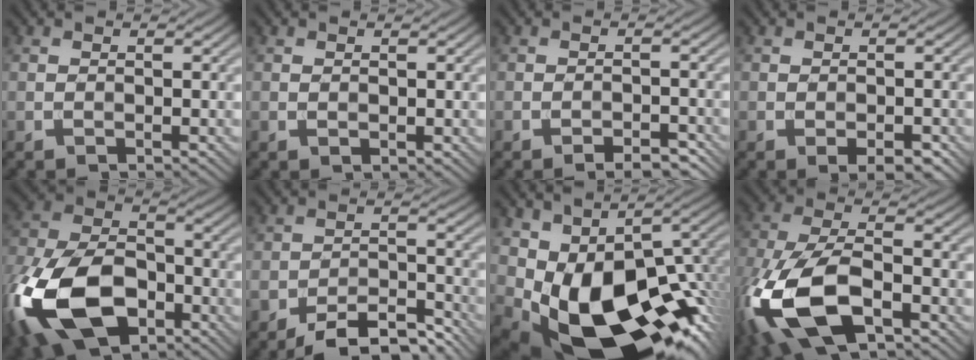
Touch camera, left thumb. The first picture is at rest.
{"total": 0.5, "force": [0.4, 0.3, 0.2], "torque": [-0.005, -0.003, 0.009]}
{"total": 2.9, "force": [-2.2, 0.8, 1.8], "torque": [-0.030, 0.007, -0.026]}
{"total": 2.0, "force": [-0.9, 0.7, 1.6], "torque": [-0.022, 0.001, -0.010]}
{"total": 18.8, "force": [-8.2, 11.4, 12.4], "torque": [-0.305, -0.049, -0.161]}
{"total": 8.0, "force": [-6.4, 2.9, 3.7], "torque": [-0.052, 0.002, -0.112]}
{"total": 18.9, "force": [-4.1, 11.0, 14.8], "torque": [-0.247, -0.048, -0.039]}
{"total": 16.3, "force": [-6.9, 8.1, 12.3], "torque": [-0.310, -0.041, -0.137]}